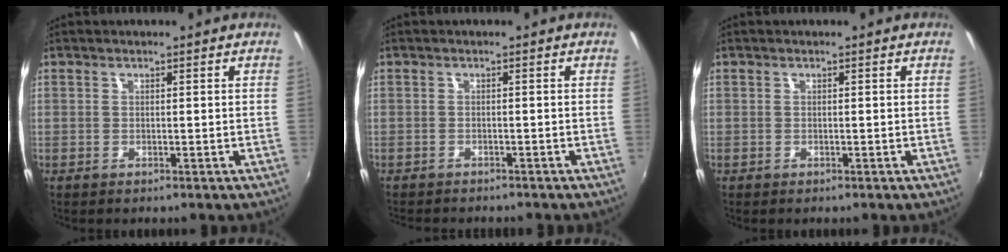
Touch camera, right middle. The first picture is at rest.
{"total": 3.9, "force": [-3.6, 0.8, 1.2], "torque": [-0.031, -0.015, -0.055]}
{"total": 0.0}